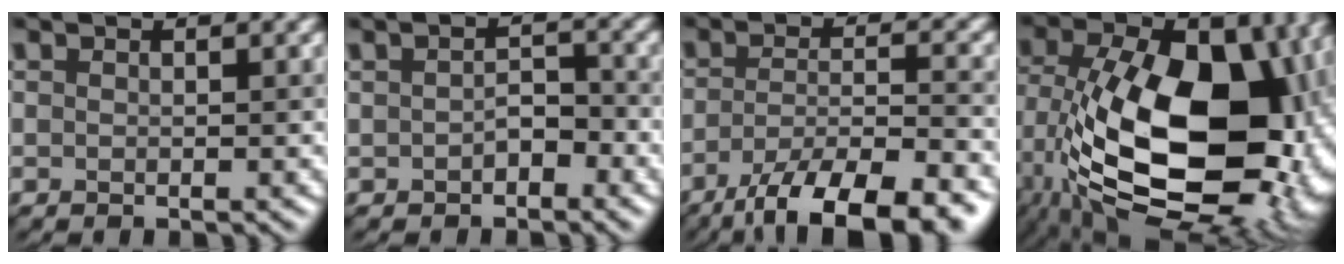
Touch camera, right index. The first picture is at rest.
{"total": 1.8, "force": [-0.6, 1.1, 1.3], "torque": [-0.029, 0.003, -0.010]}
{"total": 10.9, "force": [-7.2, 3.2, 7.6], "torque": [-0.128, -0.008, -0.118]}
{"total": 17.7, "force": [-2.1, 11.0, 13.7], "torque": [-0.259, -0.010, -0.033]}